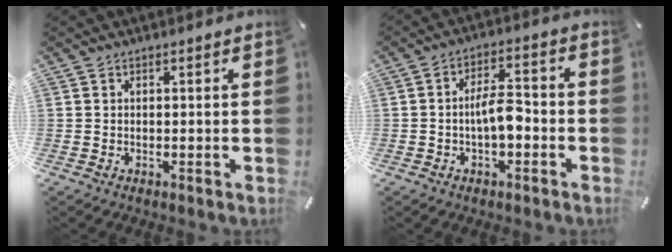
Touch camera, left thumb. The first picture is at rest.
{"total": 7.8, "force": [-2.0, 3.8, 6.6], "torque": [-0.124, 0.014, -0.035]}